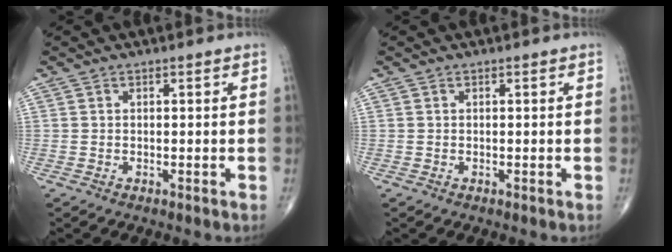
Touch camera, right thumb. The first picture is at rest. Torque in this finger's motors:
{"motor_torque": [0.21, 0.09, 0.11, 0.02, 0.02]}